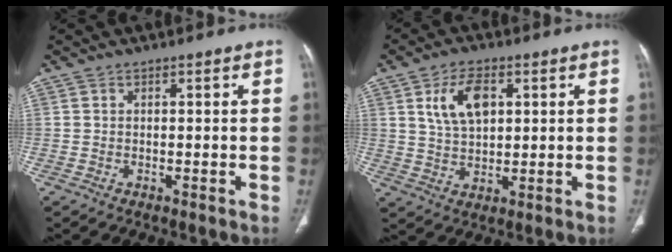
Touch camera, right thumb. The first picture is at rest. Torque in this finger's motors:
{"motor_torque": [-0.90, 1.14, 0.85, 0.25, 0.08]}